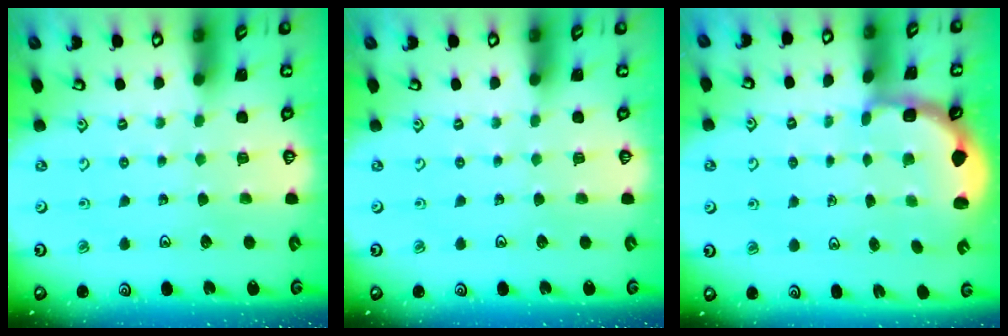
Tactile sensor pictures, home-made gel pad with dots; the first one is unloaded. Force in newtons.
{"total": 0.0}
{"total": 2.5, "press": 2.3, "slide": 1.1}